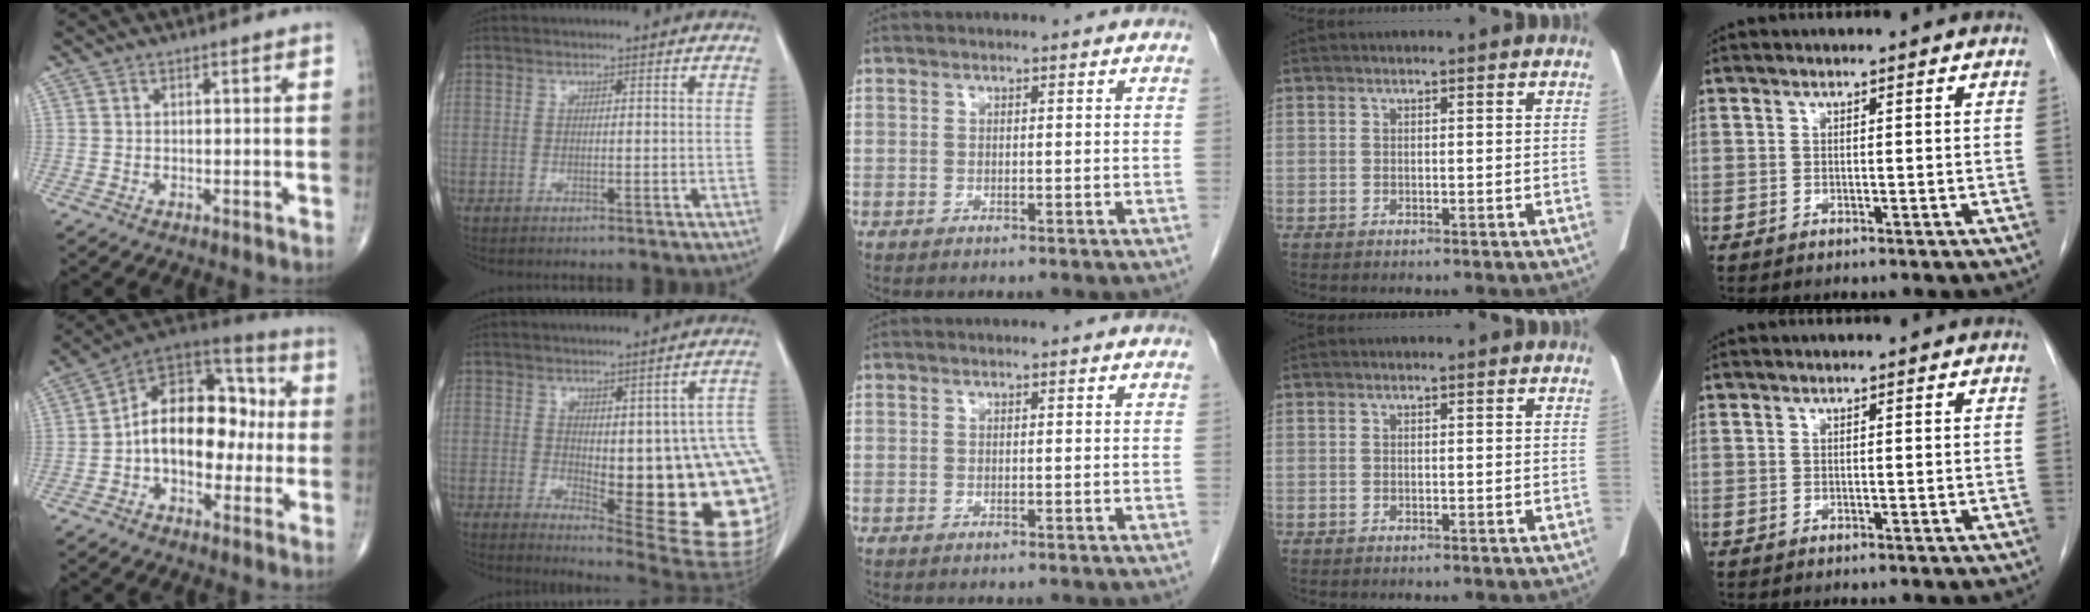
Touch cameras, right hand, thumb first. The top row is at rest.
{"thumb": {"total": 17.3, "force": [-1.1, 11.0, 13.3], "torque": [-0.170, 0.050, -0.029]}, "index": {"total": 19.6, "force": [-1.6, 5.5, 18.8], "torque": [-0.151, 0.007, 0.002]}}